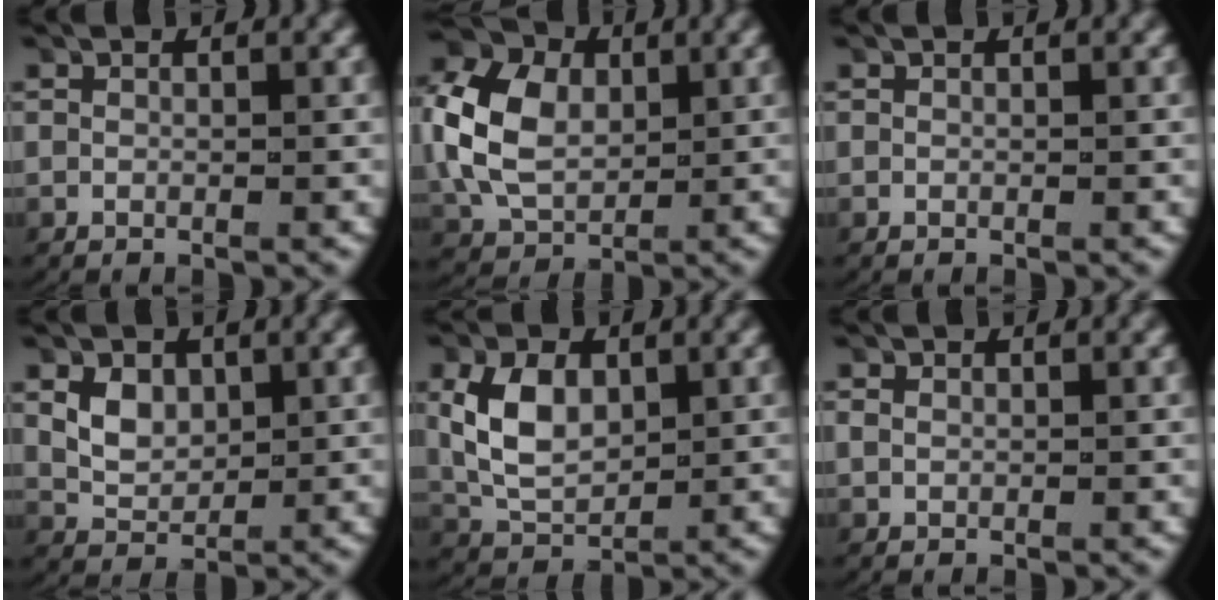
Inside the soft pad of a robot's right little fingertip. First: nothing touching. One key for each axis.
{"total": 7.8, "fx": 0.5, "fy": 6.1, "fz": 4.8, "tx": -0.116, "ty": -0.013, "tz": 0.018}
{"total": 0.0}
{"total": 3.0, "fx": 0.6, "fy": 2.3, "fz": 1.8, "tx": -0.036, "ty": -0.006, "tz": 0.017}
{"total": 5.7, "fx": 0.6, "fy": 4.2, "fz": 3.8, "tx": -0.098, "ty": -0.014, "tz": 0.022}
{"total": 0.7, "fx": 0.2, "fy": 0.5, "fz": 0.4, "tx": -0.012, "ty": 0.000, "tz": 0.007}